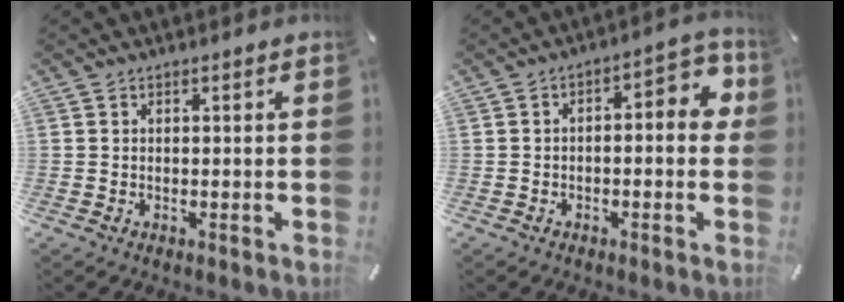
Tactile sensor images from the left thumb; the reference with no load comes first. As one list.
[{"total": 6.5, "force": [-0.5, 2.9, 5.8], "torque": [-0.073, 0.000, -0.017]}]